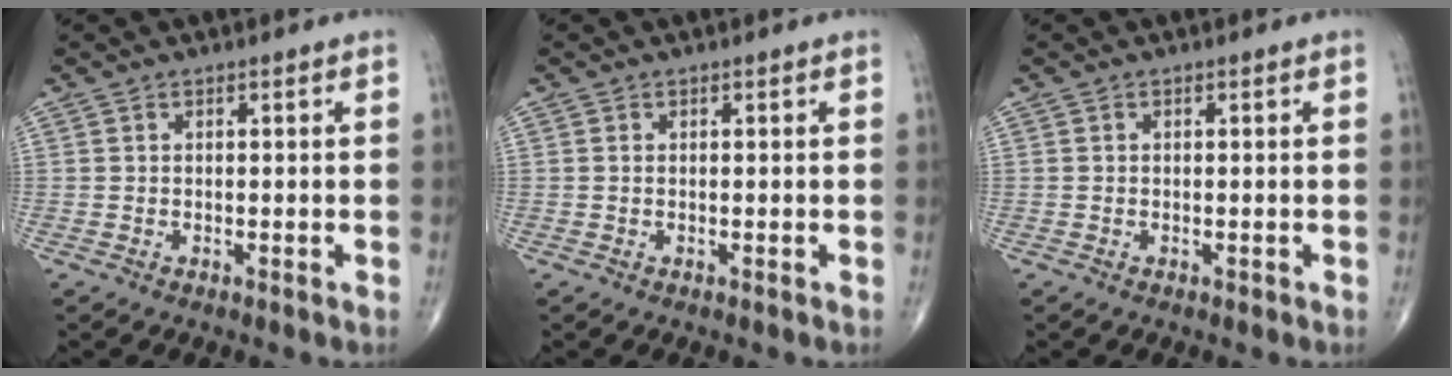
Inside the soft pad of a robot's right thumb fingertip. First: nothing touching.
{"total": 0.0}
{"total": 0.0}